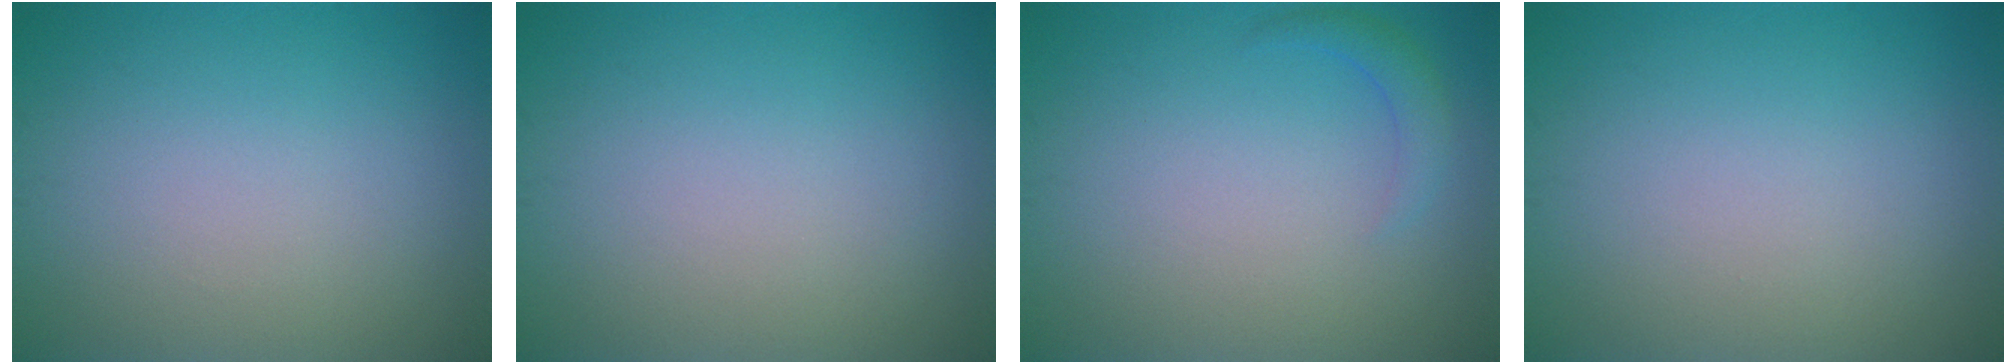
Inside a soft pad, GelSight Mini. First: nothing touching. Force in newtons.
{"total": 0.0}
{"total": 1.4, "press": 1.4, "slide": 0.1}
{"total": 0.0}